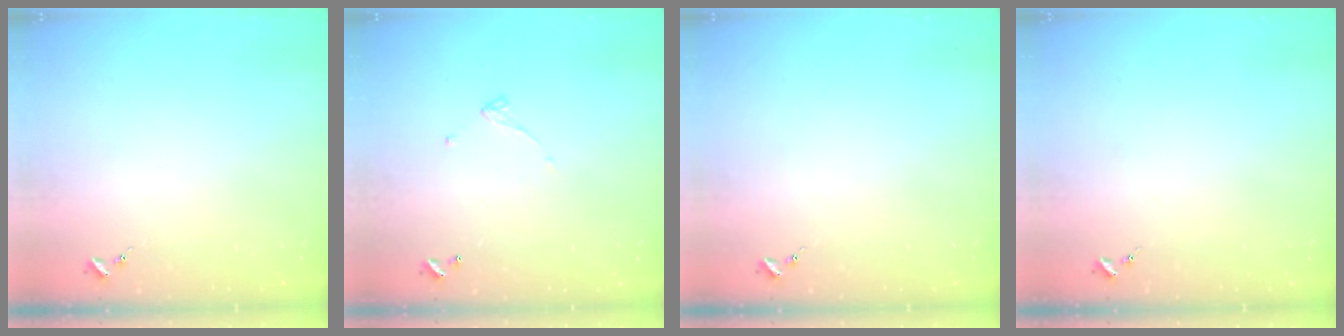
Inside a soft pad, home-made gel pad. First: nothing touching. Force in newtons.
{"total": 4.9, "press": 4.9, "slide": 0.2}
{"total": 0.0}
{"total": 0.0}